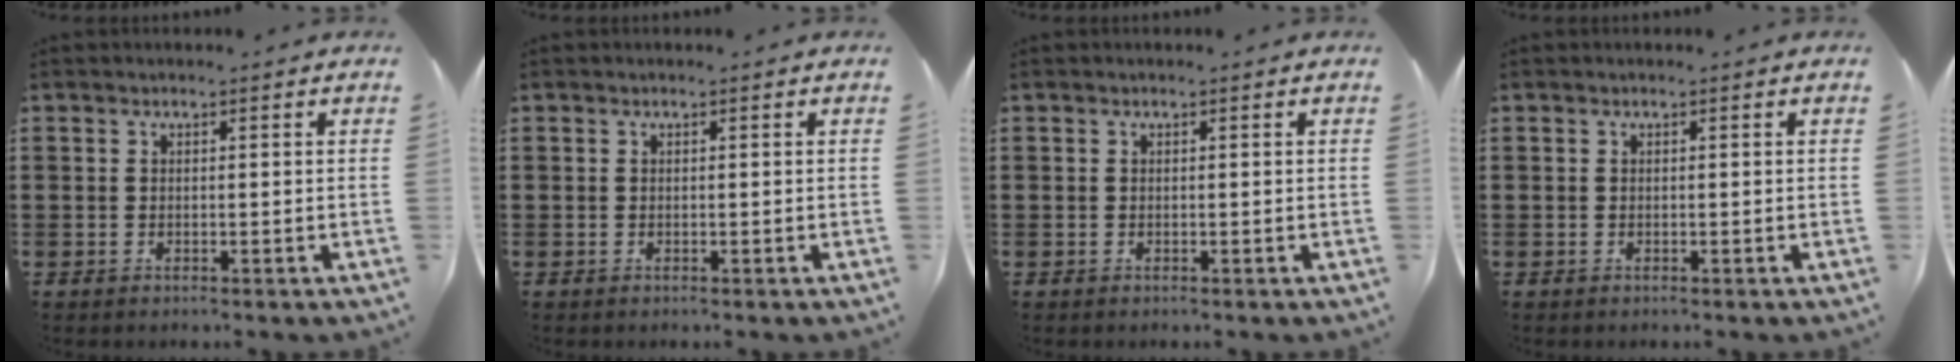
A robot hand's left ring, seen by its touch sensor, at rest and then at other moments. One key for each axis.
{"total": 0.0}
{"total": 0.0}
{"total": 0.0}